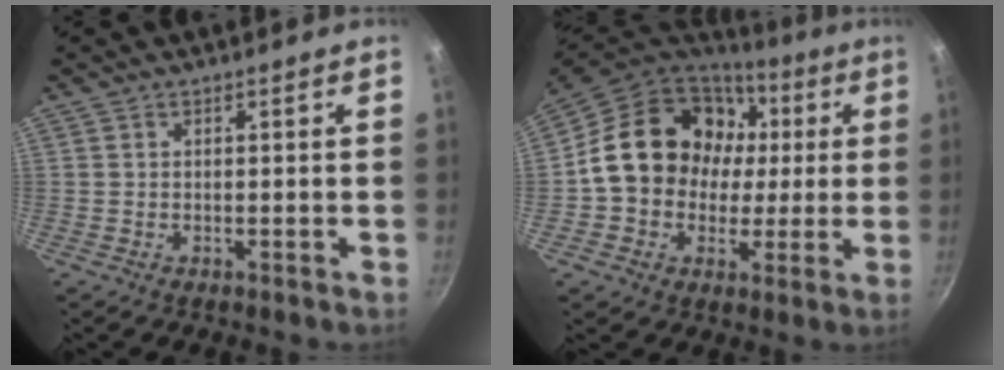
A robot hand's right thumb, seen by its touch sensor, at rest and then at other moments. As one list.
[{"total": 20.3, "force": [2.8, 16.9, 10.8], "torque": [-0.156, 0.035, 0.044]}]